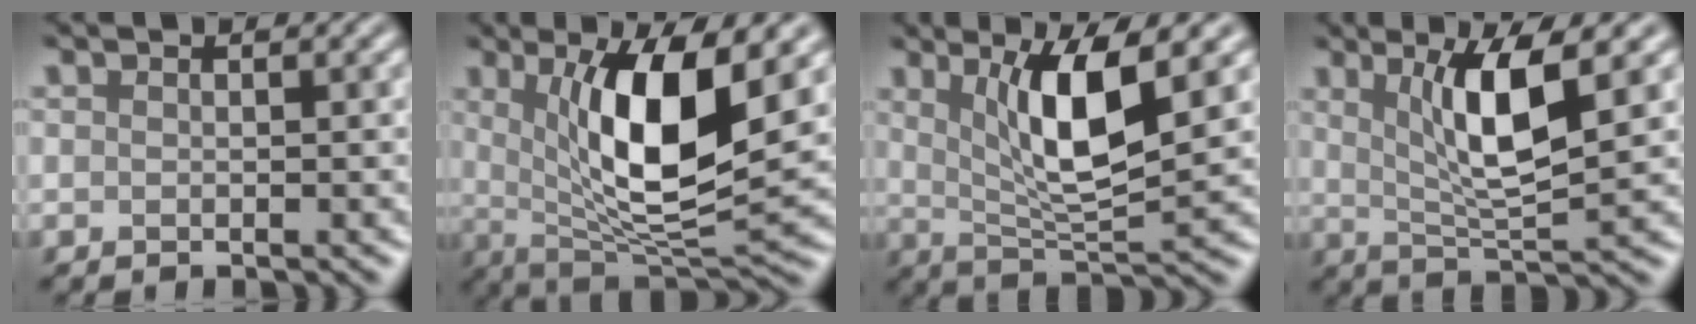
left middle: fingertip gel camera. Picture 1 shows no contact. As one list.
[{"total": 10.0, "force": [2.2, 2.9, 9.3], "torque": [-0.147, -0.017, 0.043]}, {"total": 7.1, "force": [2.3, 1.7, 6.5], "torque": [-0.113, -0.009, 0.046]}, {"total": 6.4, "force": [2.0, 1.3, 6.0], "torque": [-0.106, -0.006, 0.040]}]